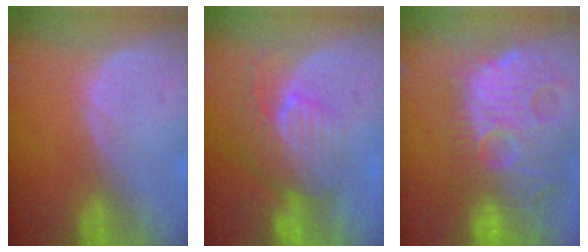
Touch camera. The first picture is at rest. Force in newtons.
{"total": 8.1, "press": 7.2, "slide": 3.6}
{"total": 14.7, "press": 12.6, "slide": 7.5}